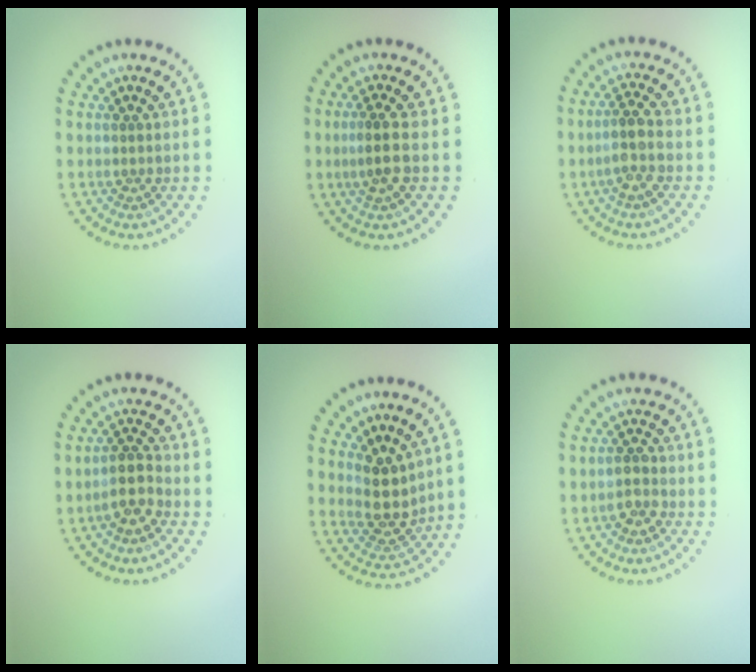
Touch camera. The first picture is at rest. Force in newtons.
{"total": 2.4, "press": 2.1, "slide": 1.2}
{"total": 2.5, "press": 2.1, "slide": 1.3}
{"total": 2.7, "press": 2.3, "slide": 1.4}
{"total": 3.6, "press": 2.9, "slide": 2.0}
{"total": 1.8, "press": 1.7, "slide": 0.4}